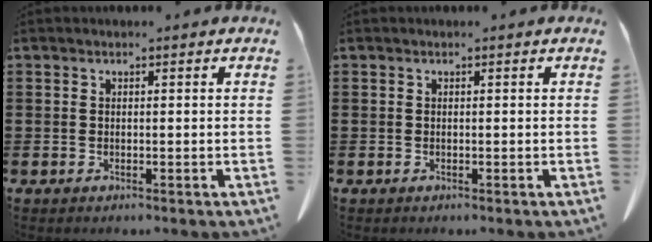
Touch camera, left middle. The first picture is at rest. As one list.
[{"total": 0.0}]